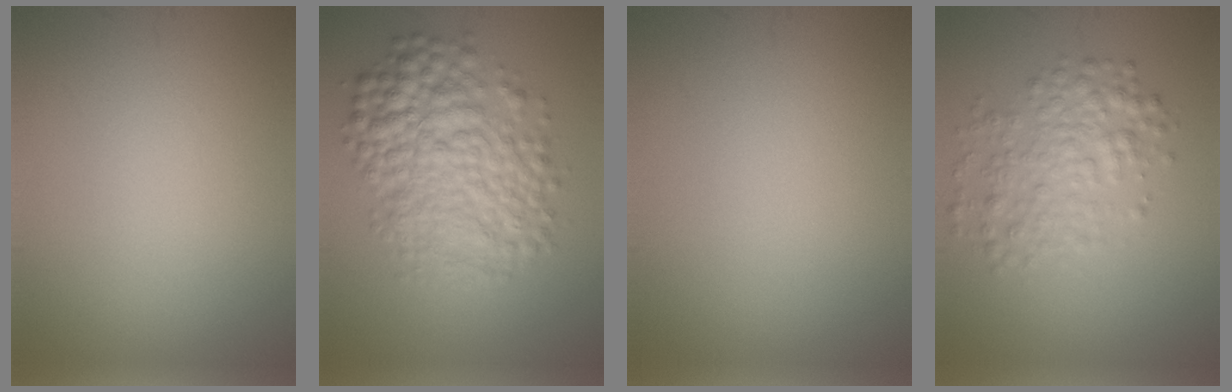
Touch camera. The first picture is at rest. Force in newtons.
{"total": 8.2, "press": 8.2, "slide": 0.1}
{"total": 0.0}
{"total": 4.2, "press": 4.2, "slide": 0.1}